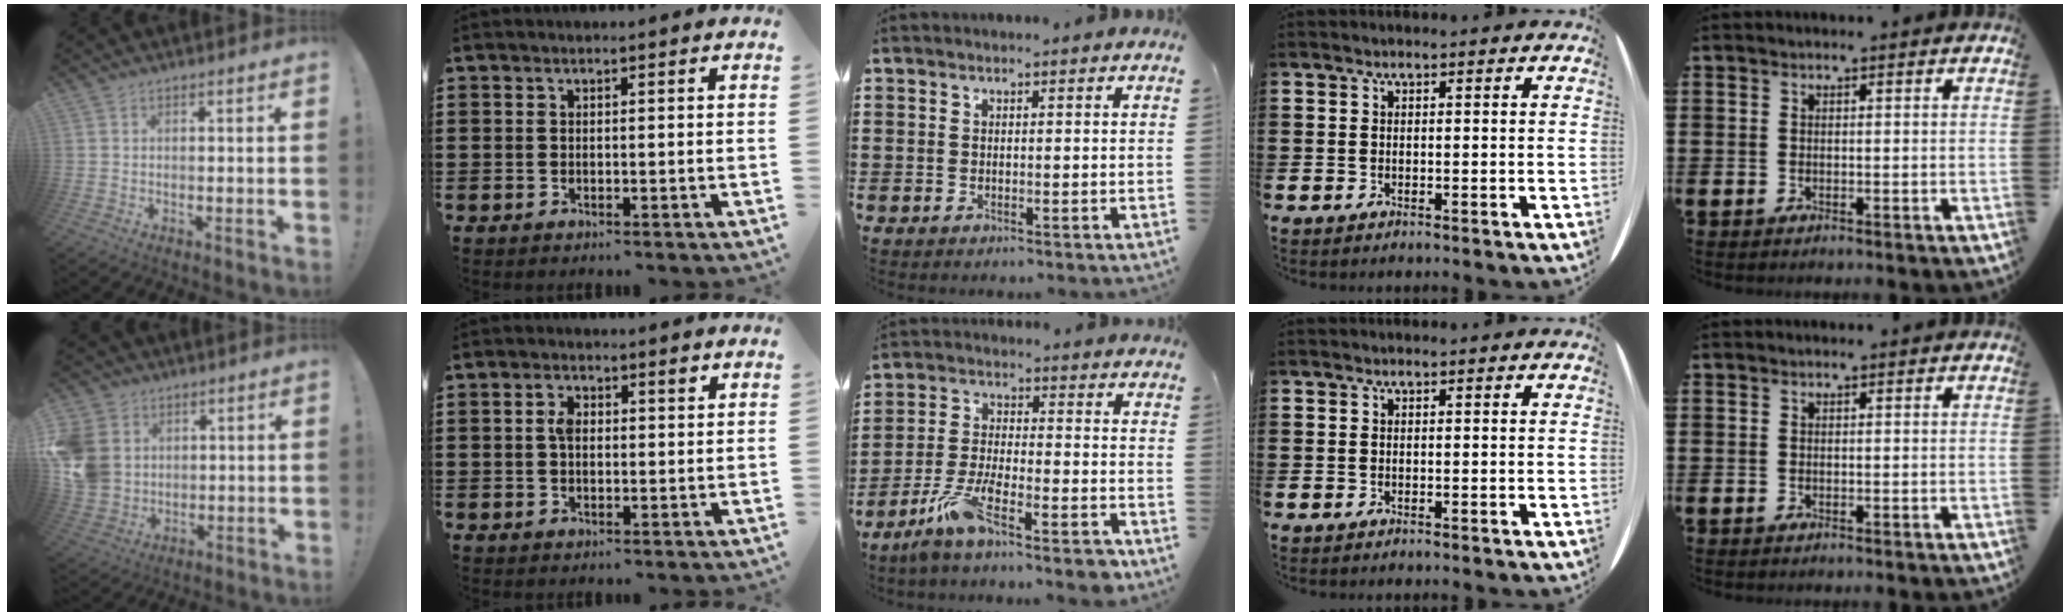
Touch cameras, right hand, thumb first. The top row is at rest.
{"thumb": {"total": 11.6, "force": [2.5, 10.0, 5.3], "torque": [-0.119, -0.008, 0.055]}, "index": {"total": 2.9, "force": [0.6, 1.4, 2.5], "torque": [-0.043, 0.005, 0.006]}, "middle": {"total": 8.8, "force": [-6.4, 1.7, 5.8], "torque": [-0.125, -0.002, -0.124]}}